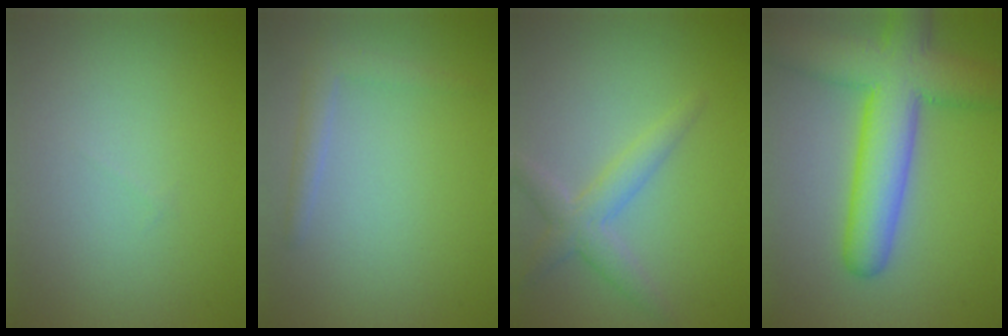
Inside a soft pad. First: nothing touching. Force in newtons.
{"total": 1.8, "press": 1.8, "slide": 0.2}
{"total": 2.8, "press": 2.8, "slide": 0.1}
{"total": 9.0, "press": 9.0, "slide": 0.3}